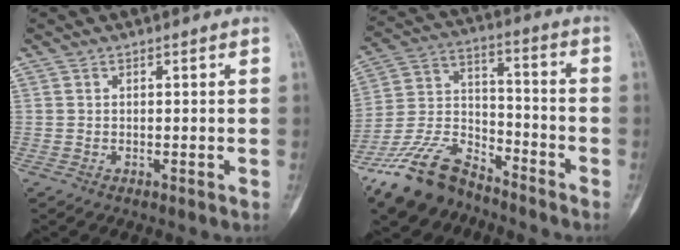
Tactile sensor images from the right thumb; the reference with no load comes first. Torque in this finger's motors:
{"motor_torque": [1.85, -0.02, 0.84, -1.44, 0.31]}